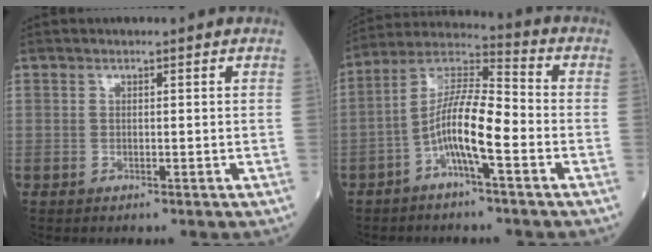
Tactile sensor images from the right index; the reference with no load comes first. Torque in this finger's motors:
{"motor_torque": [1.18, -0.96, 0.33, 0.16]}